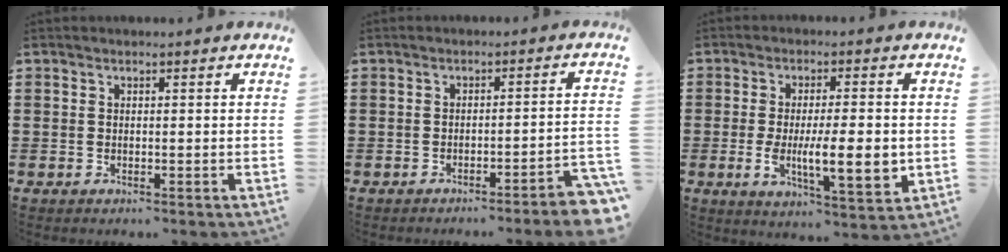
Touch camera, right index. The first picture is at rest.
{"total": 3.3, "force": [-2.7, -0.4, 1.8], "torque": [-0.031, -0.011, -0.054]}
{"total": 10.0, "force": [-1.3, 2.8, 9.5], "torque": [-0.171, -0.013, -0.021]}